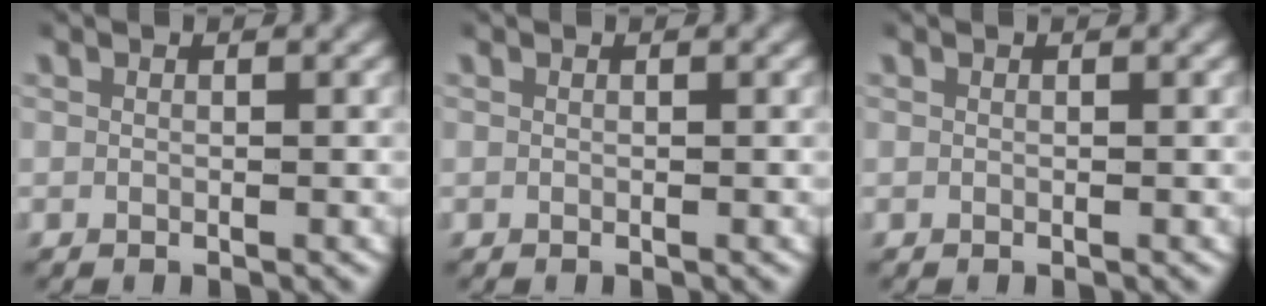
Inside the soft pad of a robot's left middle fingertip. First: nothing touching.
{"total": 0.0}
{"total": 0.0}